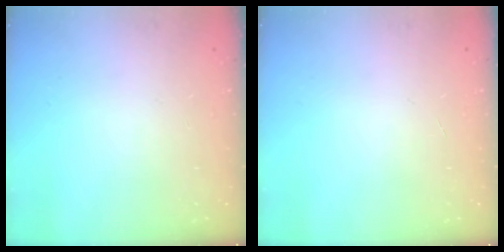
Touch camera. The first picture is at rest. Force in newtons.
{"total": 0.0}